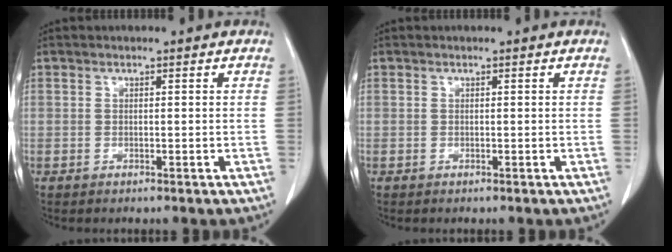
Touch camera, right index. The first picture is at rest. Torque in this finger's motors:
{"motor_torque": [0.03, 0.00, -0.01, 0.01]}